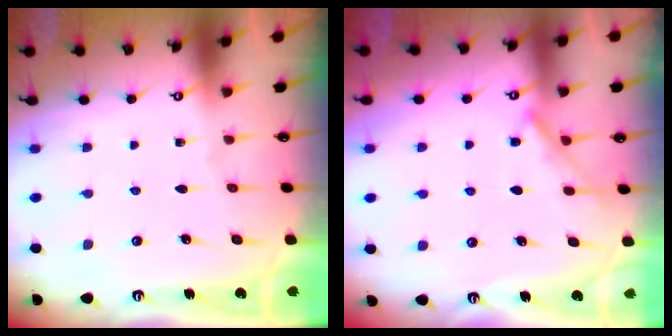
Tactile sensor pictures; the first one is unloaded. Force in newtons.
{"total": 8.0, "press": 7.9, "slide": 0.7}